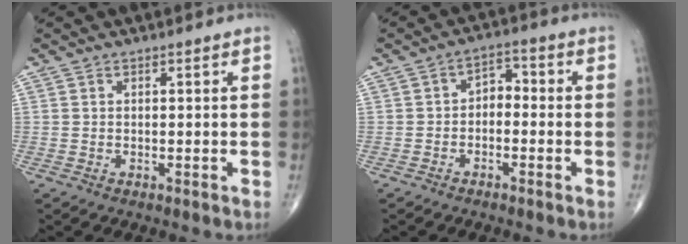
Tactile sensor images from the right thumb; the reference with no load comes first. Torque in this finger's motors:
{"motor_torque": [-0.08, -0.03, 0.17, 0.17, 0.06]}